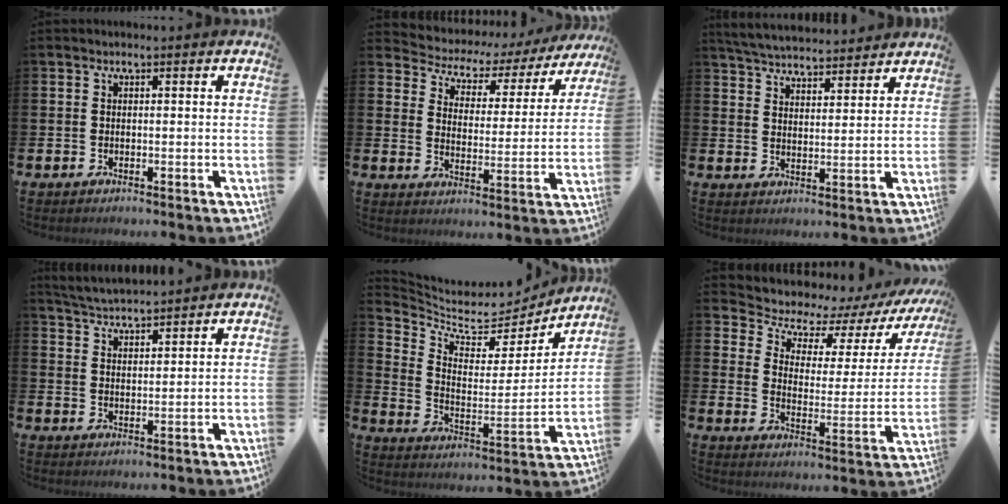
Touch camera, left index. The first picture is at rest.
{"total": 4.3, "force": [3.5, 2.5, 0.5], "torque": [-0.040, -0.029, 0.051]}
{"total": 5.1, "force": [5.1, 0.6, 0.5], "torque": [-0.032, -0.030, 0.090]}
{"total": 4.1, "force": [4.1, 0.1, 0.2], "torque": [-0.022, -0.022, 0.074]}
{"total": 7.3, "force": [6.5, 2.9, 1.7], "torque": [-0.063, -0.061, 0.107]}
{"total": 6.1, "force": [4.9, 3.0, 2.2], "torque": [-0.069, -0.037, 0.076]}